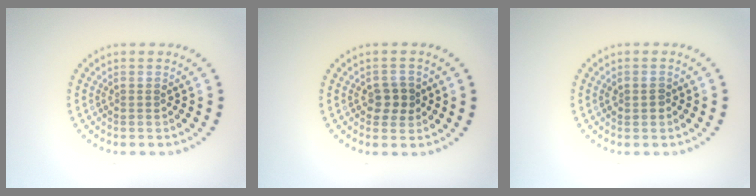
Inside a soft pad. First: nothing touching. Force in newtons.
{"total": 2.2, "press": 2.1, "slide": 0.4}
{"total": 1.2, "press": 1.2, "slide": 0.2}